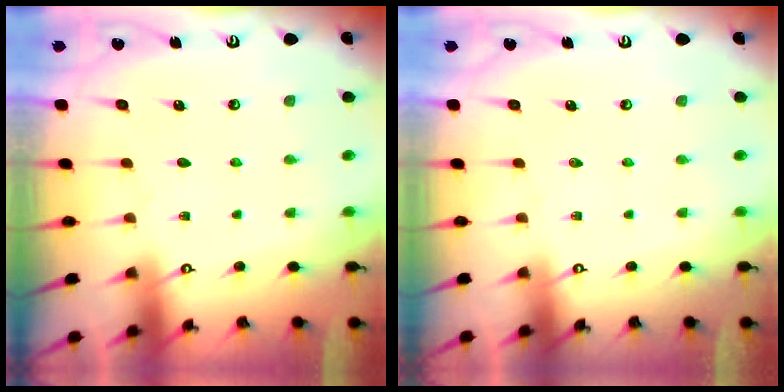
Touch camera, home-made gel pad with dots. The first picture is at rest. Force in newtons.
{"total": 0.0}